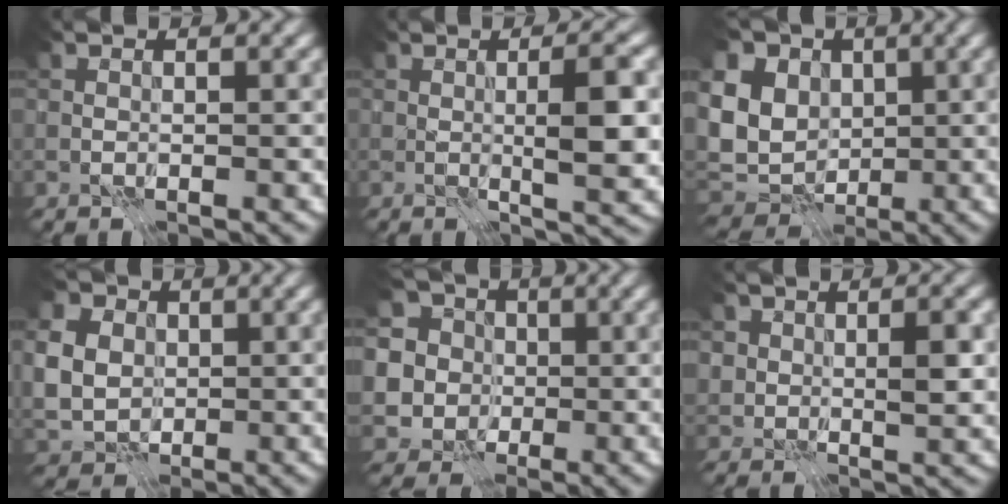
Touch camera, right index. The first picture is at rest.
{"total": 5.1, "force": [0.0, 0.5, 5.1], "torque": [-0.075, 0.003, 0.000]}
{"total": 12.0, "force": [2.0, 9.7, 6.9], "torque": [-0.148, 0.017, 0.016]}
{"total": 8.9, "force": [1.5, 7.4, 4.8], "torque": [-0.096, 0.023, 0.006]}
{"total": 8.4, "force": [0.9, 7.9, 2.8], "torque": [-0.081, 0.029, -0.017]}
{"total": 3.2, "force": [0.4, 1.9, 2.5], "torque": [-0.042, -0.009, 0.008]}